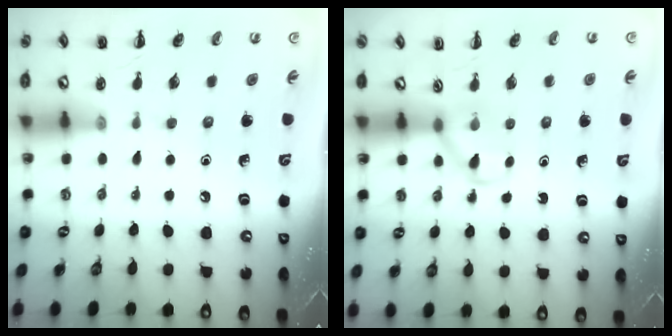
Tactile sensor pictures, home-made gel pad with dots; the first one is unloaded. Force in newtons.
{"total": 3.1, "press": 2.9, "slide": 1.3}